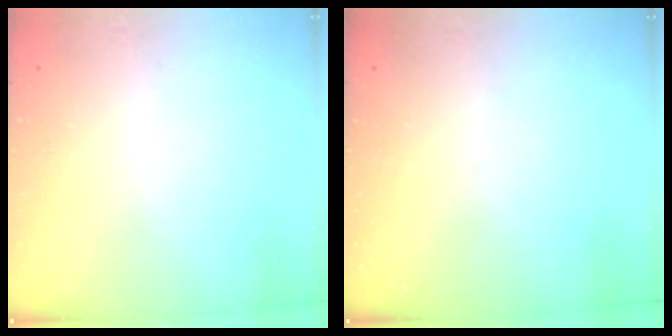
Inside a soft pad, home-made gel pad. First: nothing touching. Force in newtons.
{"total": 0.0}